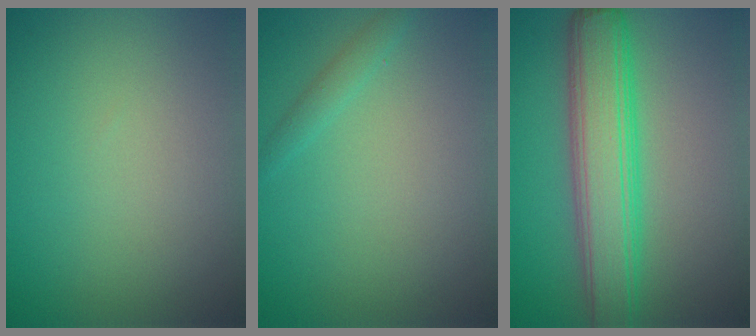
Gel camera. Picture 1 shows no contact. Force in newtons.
{"total": 1.1, "press": 1.1, "slide": 0.1}
{"total": 6.9, "press": 6.9, "slide": 0.1}